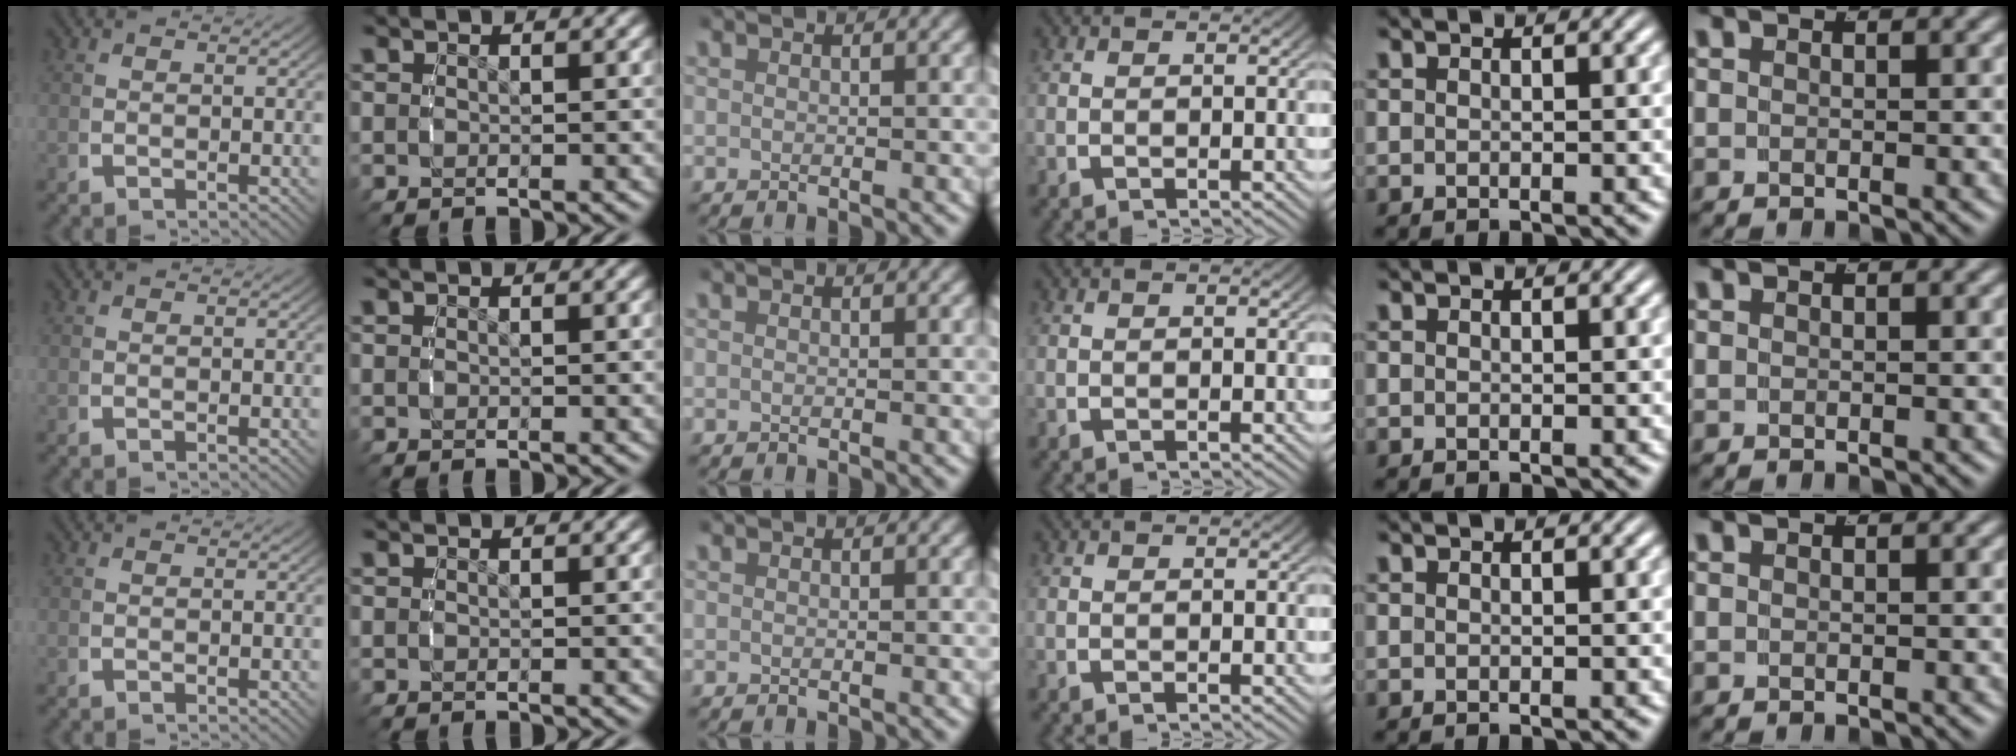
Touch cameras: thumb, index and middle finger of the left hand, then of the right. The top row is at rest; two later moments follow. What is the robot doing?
{"motion": "reach", "object": "measuring cup"}